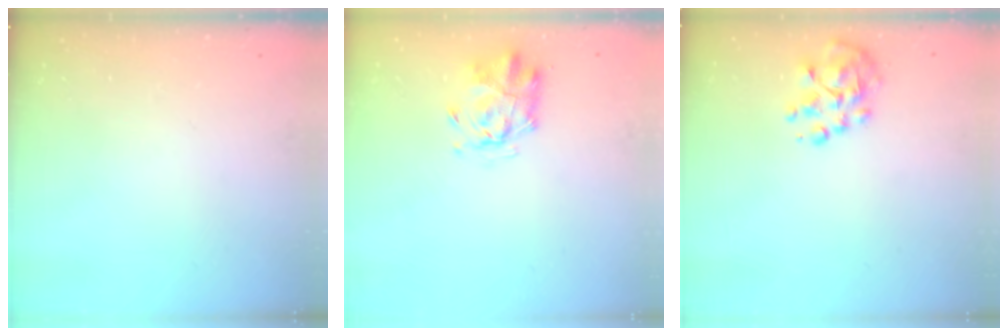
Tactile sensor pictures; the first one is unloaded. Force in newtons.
{"total": 2.6, "press": 2.4, "slide": 0.8}
{"total": 7.8, "press": 7.5, "slide": 2.1}